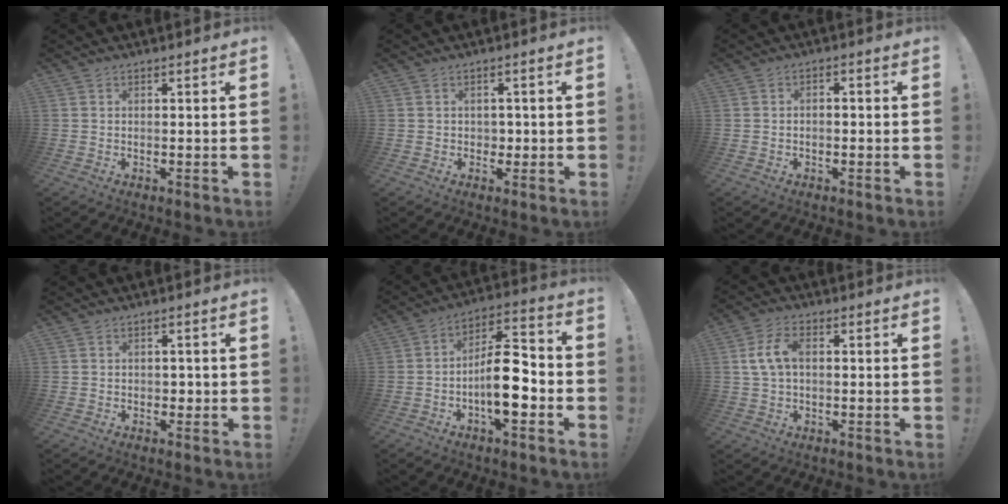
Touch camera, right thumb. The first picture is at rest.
{"total": 2.4, "force": [0.0, 2.3, 0.5], "torque": [-0.006, 0.001, -0.001]}
{"total": 1.7, "force": [-1.3, 0.7, 0.9], "torque": [-0.014, 0.007, -0.023]}
{"total": 1.8, "force": [-0.5, 1.6, 0.7], "torque": [-0.004, 0.001, -0.011]}
{"total": 15.4, "force": [-4.1, 6.0, 13.6], "torque": [-0.221, 0.015, -0.067]}
{"total": 7.6, "force": [0.9, 4.5, 6.0], "torque": [-0.117, 0.008, 0.018]}